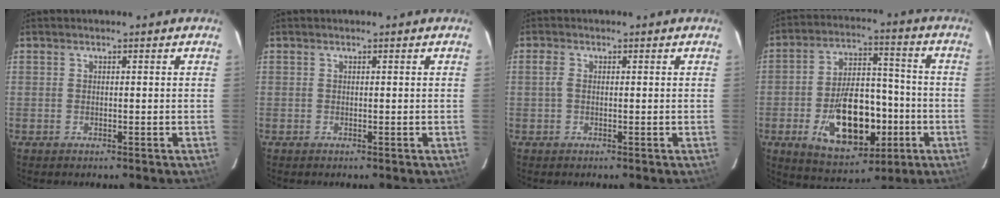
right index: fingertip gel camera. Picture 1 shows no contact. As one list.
[{"total": 0.0}, {"total": 1.5, "force": [0.0, 0.9, 1.2], "torque": [-0.027, 0.004, -0.001]}, {"total": 17.7, "force": [-5.6, 9.8, 13.7], "torque": [-0.252, 0.015, -0.069]}]